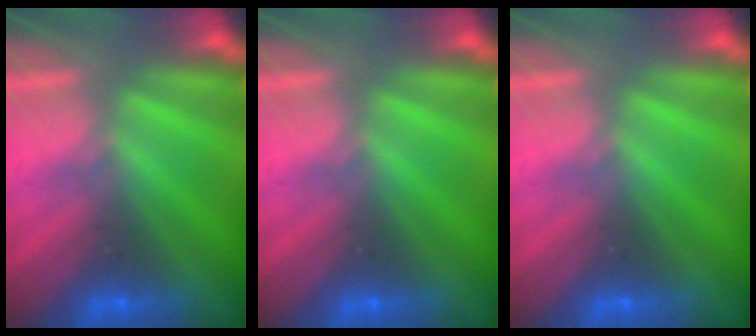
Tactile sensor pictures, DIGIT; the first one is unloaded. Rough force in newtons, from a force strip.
{"total": 0.0}
{"total": 0.0}